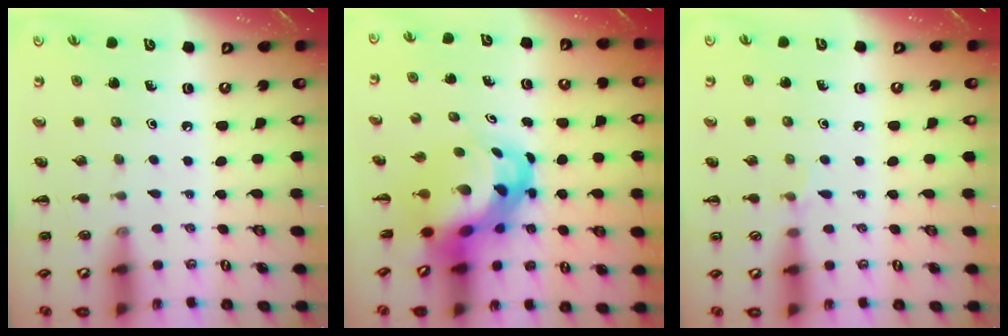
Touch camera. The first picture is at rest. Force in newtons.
{"total": 6.9, "press": 6.5, "slide": 2.2}
{"total": 4.7, "press": 4.4, "slide": 1.6}